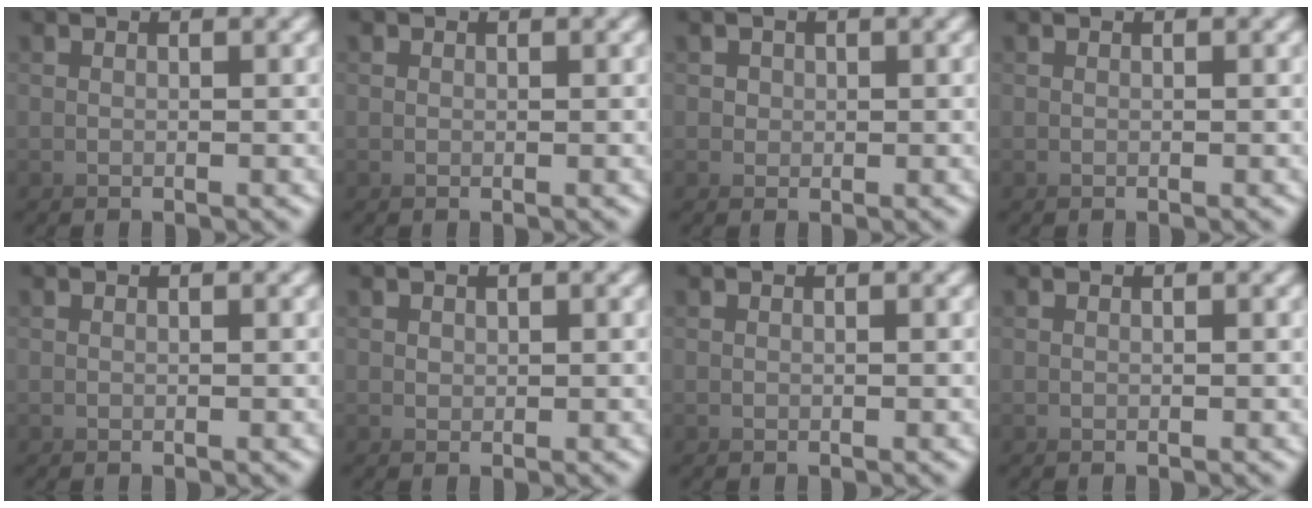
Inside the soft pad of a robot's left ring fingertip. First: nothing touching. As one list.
[{"total": 0.9, "force": [0.1, 0.7, -0.5], "torque": [0.004, -0.005, 0.003]}, {"total": 1.6, "force": [0.4, 0.9, -1.3], "torque": [0.003, -0.013, 0.012]}, {"total": 0.0}, {"total": 0.0}, {"total": 1.2, "force": [0.5, 0.5, -0.9], "torque": [0.011, -0.004, 0.011]}, {"total": 0.0}, {"total": 0.0}]